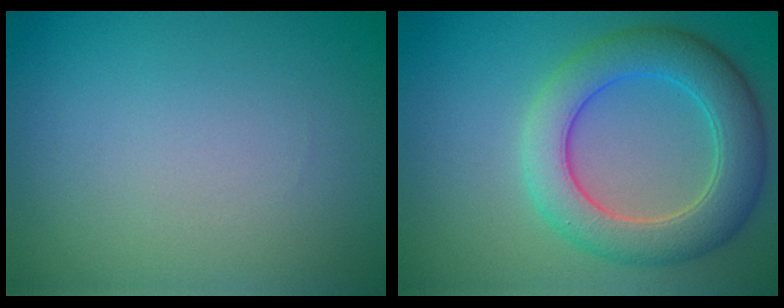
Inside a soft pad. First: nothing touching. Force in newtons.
{"total": 6.5, "press": 6.5, "slide": 0.2}